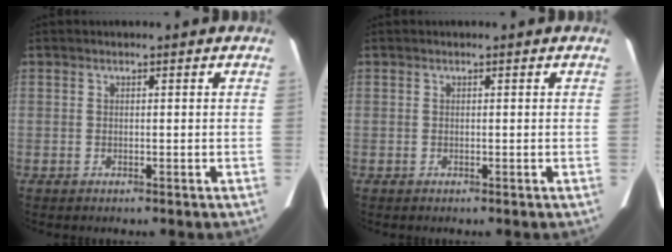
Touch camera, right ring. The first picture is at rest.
{"total": 0.0}